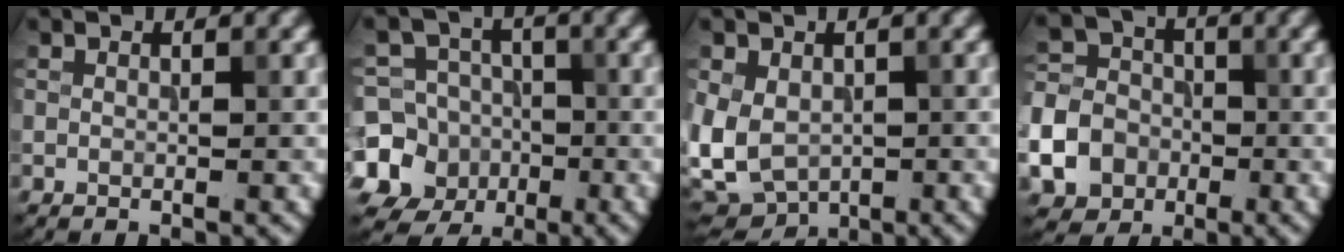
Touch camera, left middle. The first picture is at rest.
{"total": 14.2, "force": [-4.3, 13.3, 2.6], "torque": [-0.082, -0.018, -0.090]}
{"total": 6.6, "force": [-1.3, 4.9, 4.2], "torque": [-0.095, -0.012, -0.022]}
{"total": 10.8, "force": [-4.8, 9.1, 3.5], "torque": [-0.092, -0.040, -0.103]}